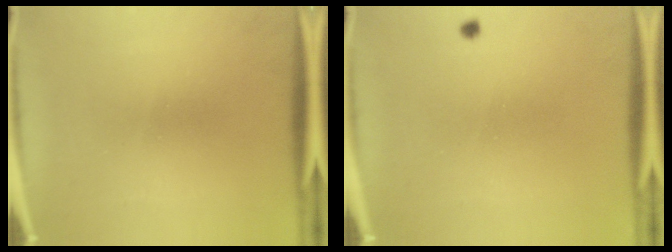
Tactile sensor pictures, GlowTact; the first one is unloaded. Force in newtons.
{"total": 0.5}